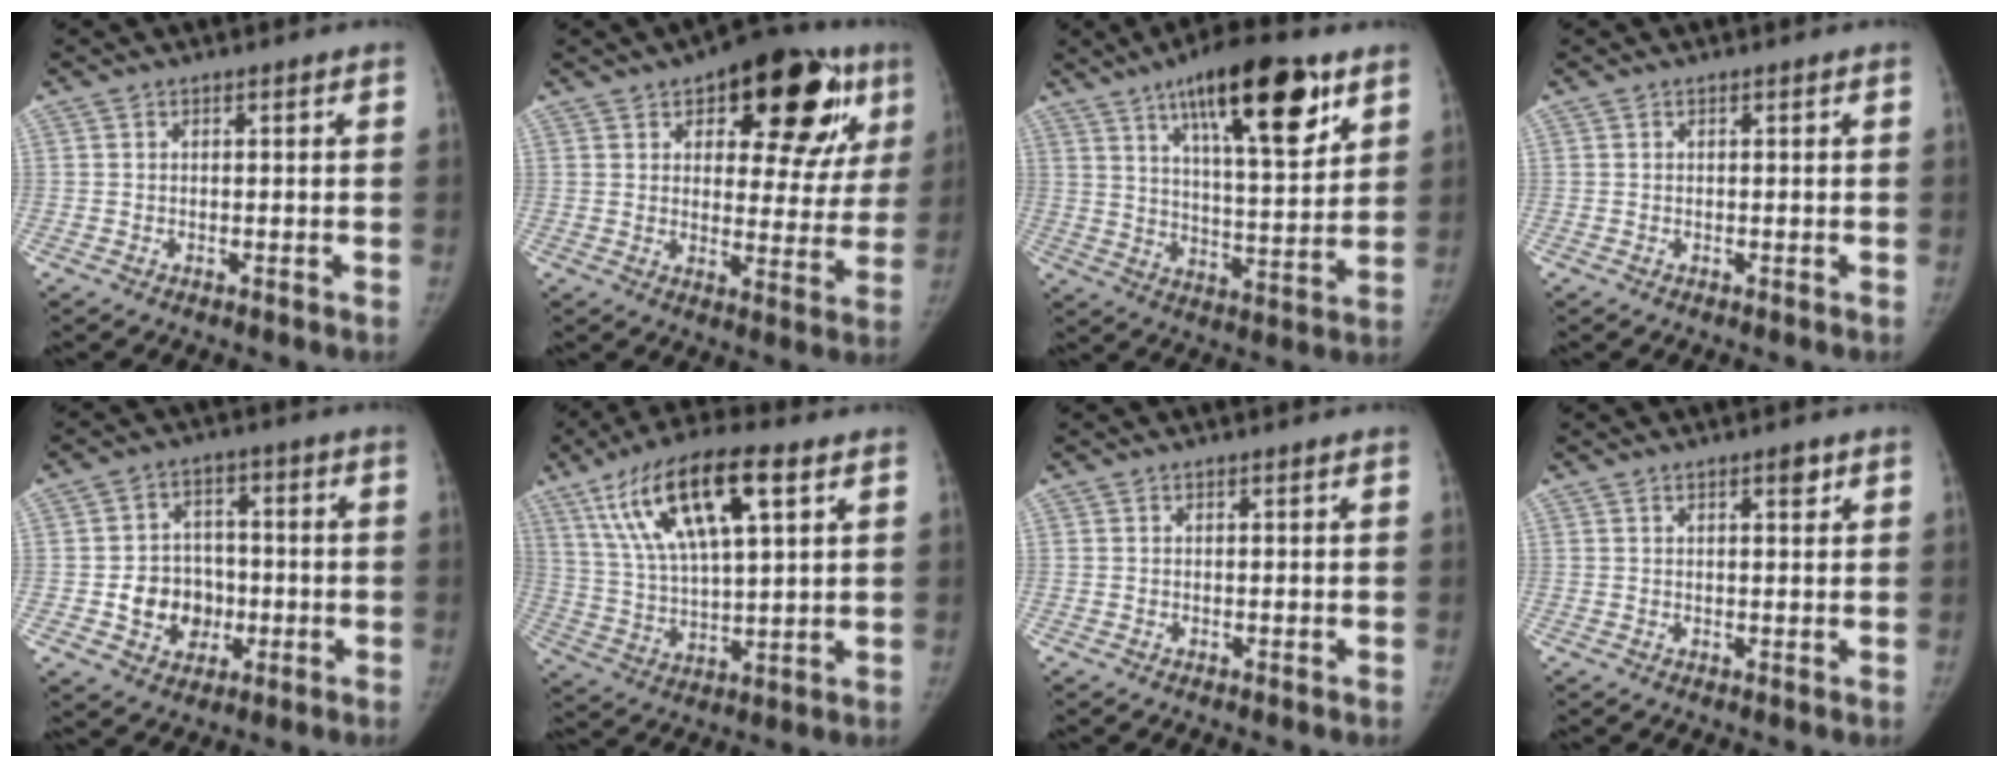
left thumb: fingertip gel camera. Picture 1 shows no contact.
{"total": 22.6, "force": [10.6, 10.8, 16.8], "torque": [-0.172, -0.007, 0.141]}
{"total": 20.3, "force": [11.0, 6.0, 16.0], "torque": [-0.217, -0.044, 0.173]}
{"total": 0.0}
{"total": 10.2, "force": [-2.0, 8.8, 4.7], "torque": [-0.032, 0.023, -0.030]}
{"total": 19.0, "force": [8.8, 6.4, 15.6], "torque": [-0.275, -0.008, 0.160]}
{"total": 0.0}
{"total": 1.9, "force": [1.1, 0.6, 1.4], "torque": [-0.014, -0.005, 0.016]}